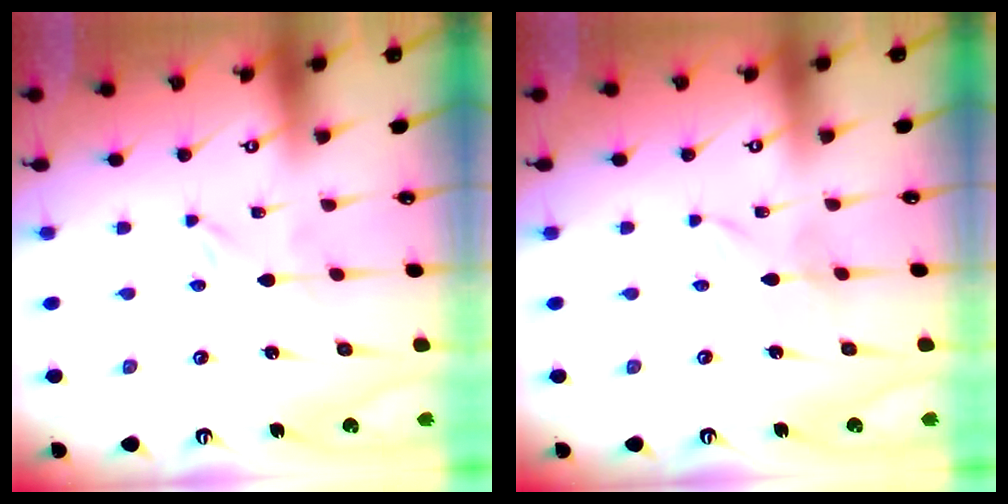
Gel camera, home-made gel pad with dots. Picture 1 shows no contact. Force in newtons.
{"total": 2.6, "press": 2.6, "slide": 0.3}